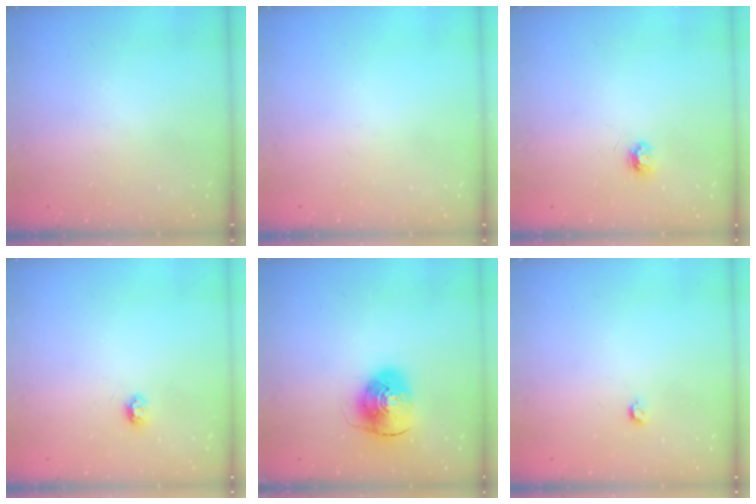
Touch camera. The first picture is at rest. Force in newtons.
{"total": 0.0}
{"total": 3.8, "press": 3.8, "slide": 0.5}
{"total": 4.3, "press": 4.3, "slide": 0.5}
{"total": 9.9, "press": 9.8, "slide": 1.6}
{"total": 3.4, "press": 3.4, "slide": 0.6}